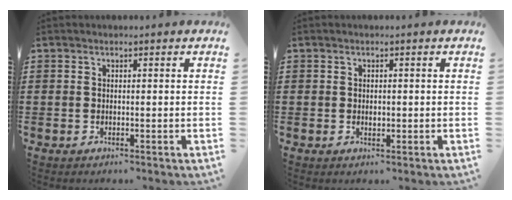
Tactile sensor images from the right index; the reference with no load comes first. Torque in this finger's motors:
{"motor_torque": [2.14, 0.00, 0.03, 0.01]}